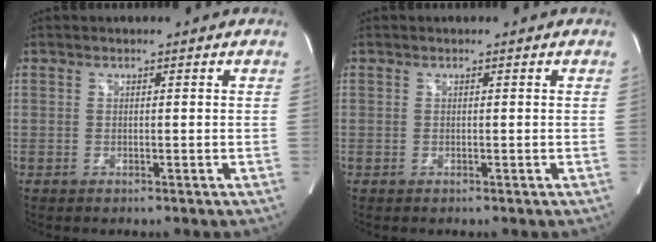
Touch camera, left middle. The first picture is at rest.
{"total": 0.0}